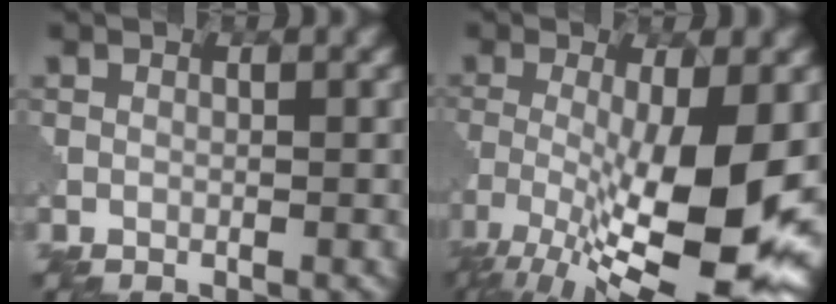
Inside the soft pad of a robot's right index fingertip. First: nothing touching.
{"total": 13.4, "force": [-4.4, 3.7, 12.1], "torque": [-0.217, -0.029, -0.068]}